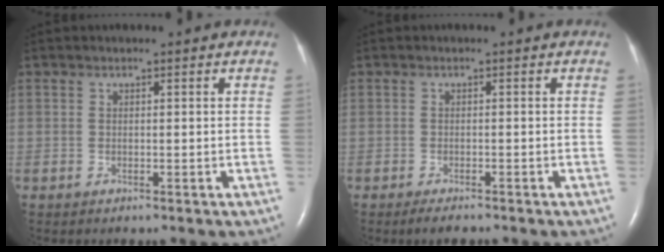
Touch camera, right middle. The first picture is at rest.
{"total": 2.2, "force": [-1.8, 0.4, 1.2], "torque": [-0.026, -0.005, -0.026]}